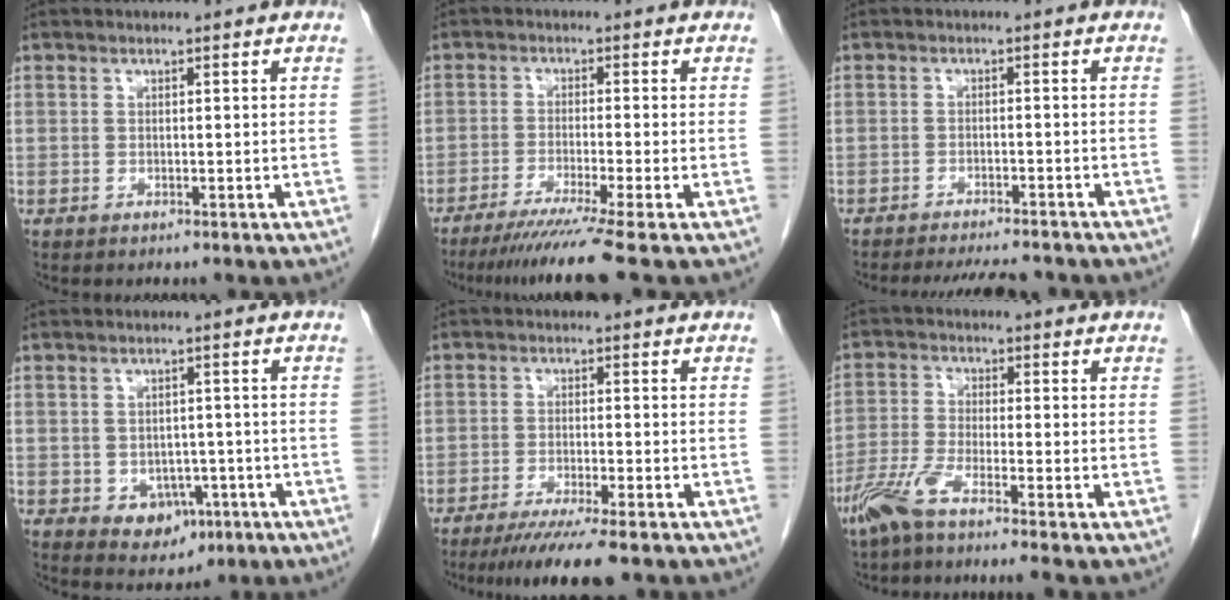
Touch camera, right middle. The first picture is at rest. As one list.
[{"total": 9.0, "force": [-6.9, -2.4, 5.2], "torque": [-0.066, -0.035, -0.109]}, {"total": 7.8, "force": [-7.2, 1.1, 2.7], "torque": [-0.037, -0.011, -0.099]}, {"total": 5.2, "force": [-1.8, 4.0, 2.8], "torque": [-0.030, 0.004, -0.011]}, {"total": 8.3, "force": [-6.4, -0.1, 5.2], "torque": [-0.074, -0.020, -0.100]}, {"total": 5.9, "force": [-4.4, -0.6, 3.8], "torque": [-0.081, -0.015, -0.093]}]